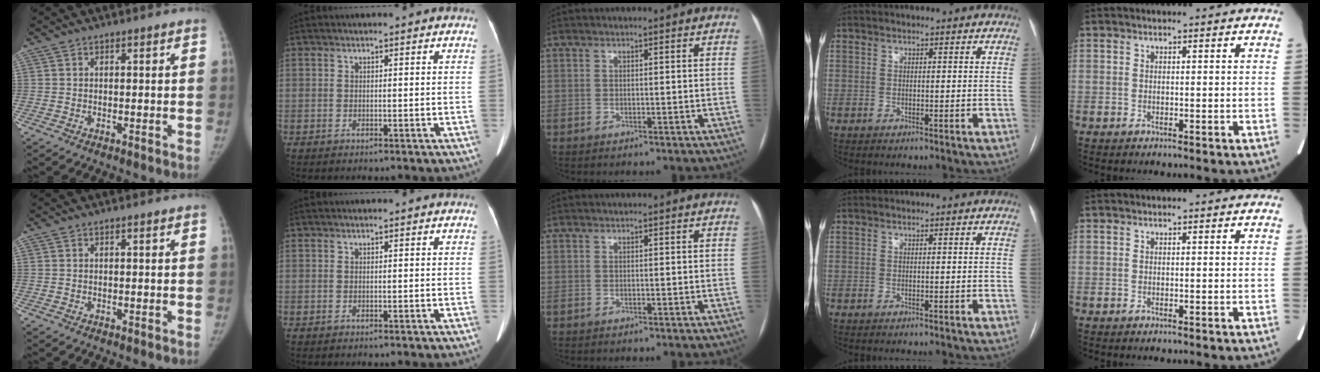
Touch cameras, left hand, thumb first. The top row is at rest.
{}